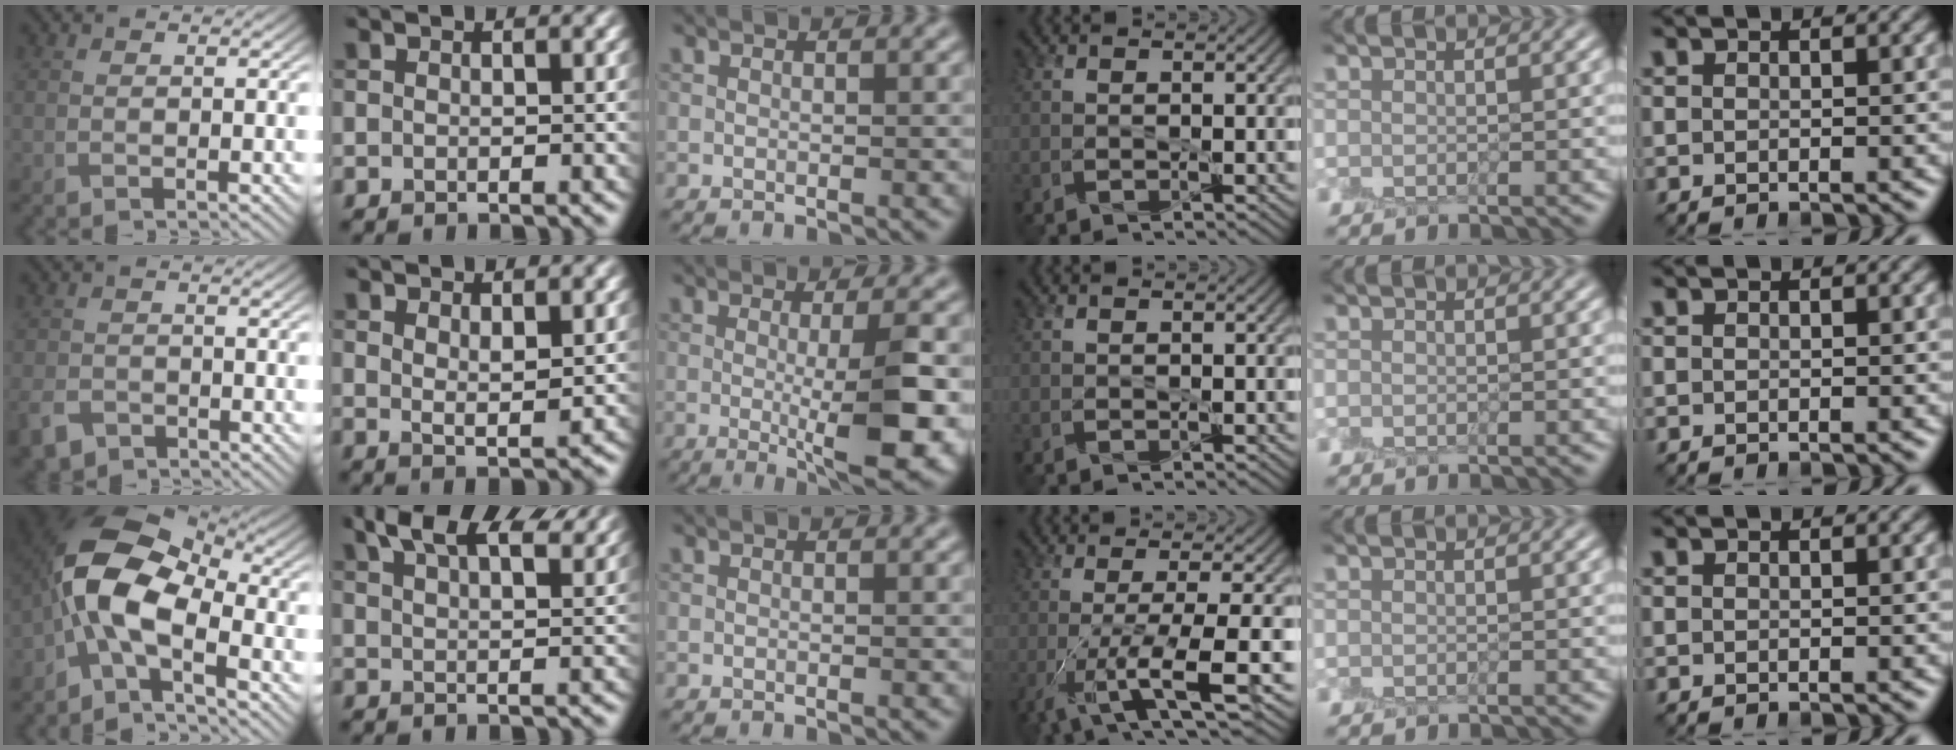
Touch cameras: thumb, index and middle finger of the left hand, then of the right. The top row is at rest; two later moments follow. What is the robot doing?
{"motion": "peel", "object": "shipping label"}